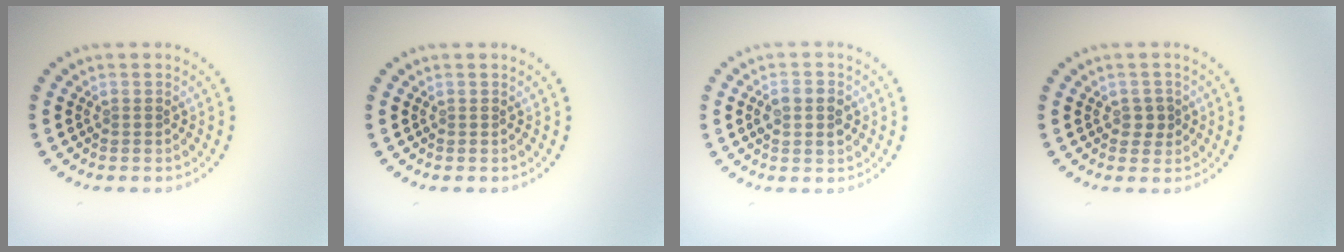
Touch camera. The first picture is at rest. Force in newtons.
{"total": 0.0}
{"total": 2.8, "press": 2.8, "slide": 0.1}
{"total": 1.6, "press": 1.5, "slide": 0.6}